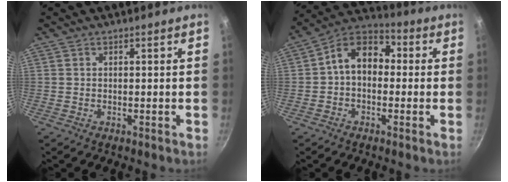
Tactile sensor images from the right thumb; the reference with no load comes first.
{"total": 10.6, "force": [0.4, 7.5, 7.5], "torque": [-0.096, 0.034, -0.011]}